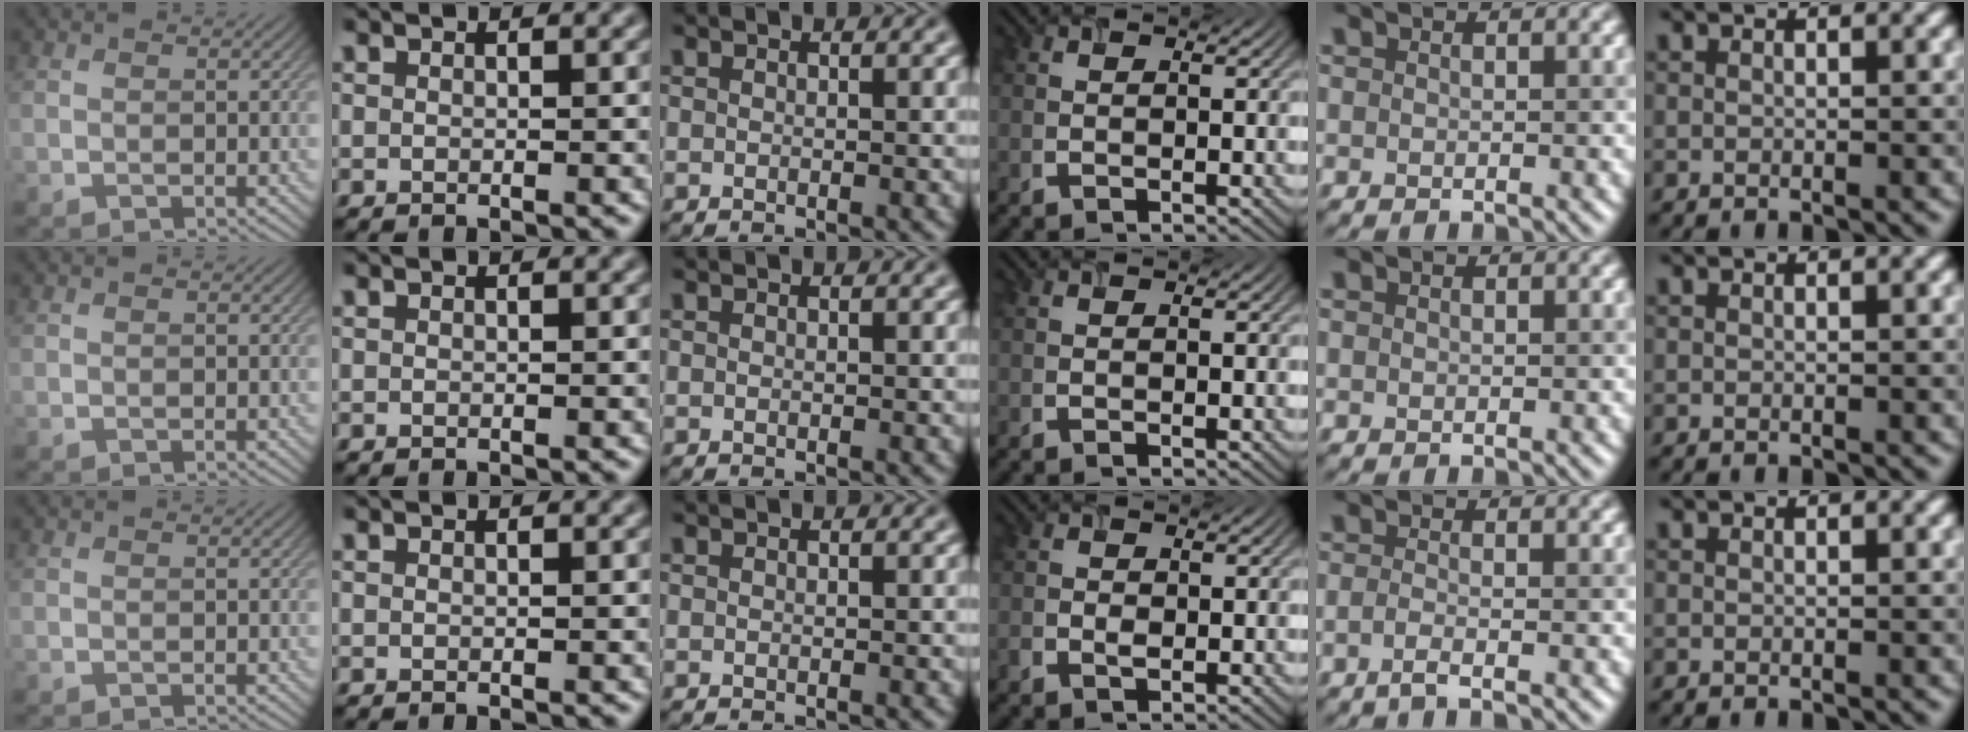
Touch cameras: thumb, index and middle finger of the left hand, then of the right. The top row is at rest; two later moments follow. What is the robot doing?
{"motion": "insert", "object": "airpods case & airpods"}